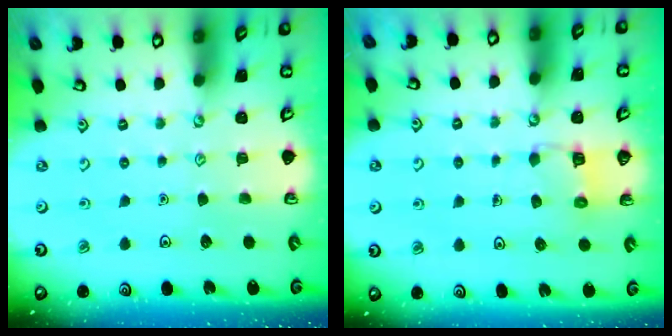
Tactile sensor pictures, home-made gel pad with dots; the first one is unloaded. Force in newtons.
{"total": 6.2, "press": 6.2, "slide": 0.3}